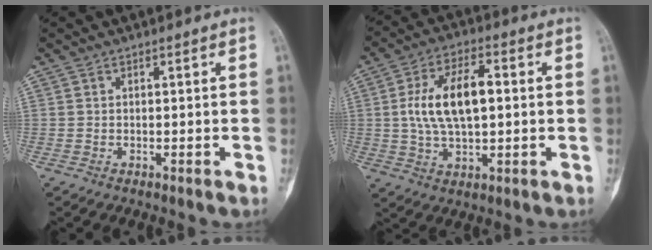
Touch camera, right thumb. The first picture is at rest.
{"total": 12.6, "force": [1.2, 6.2, 10.9], "torque": [-0.197, 0.012, 0.020]}